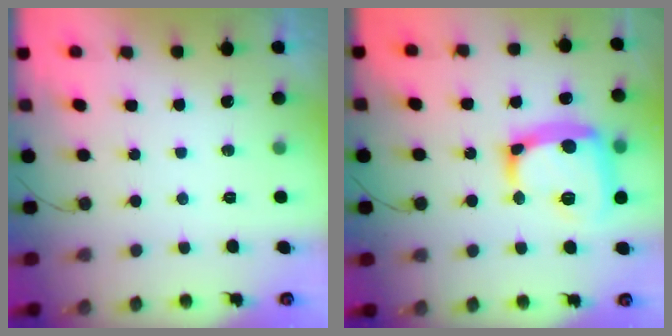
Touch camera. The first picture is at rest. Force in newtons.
{"total": 19.9, "press": 19.8, "slide": 1.9}